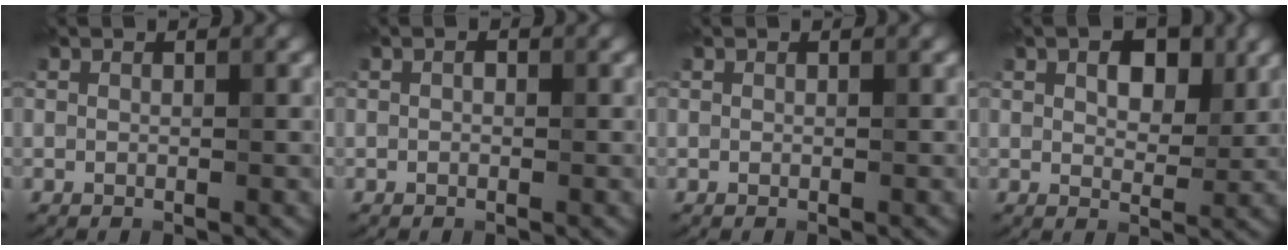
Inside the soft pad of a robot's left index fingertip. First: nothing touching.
{"total": 0.5, "force": [0.0, 0.4, 0.4], "torque": [-0.004, -0.002, -0.001]}
{"total": 0.0}
{"total": 4.4, "force": [1.8, 2.4, 3.2], "torque": [-0.046, 0.002, 0.028]}